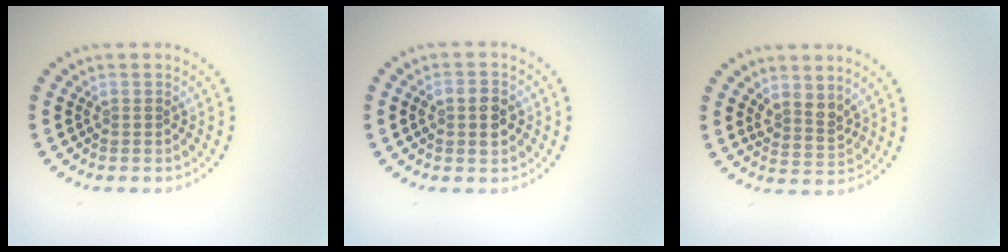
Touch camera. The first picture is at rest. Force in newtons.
{"total": 3.3, "press": 3.3, "slide": 0.2}
{"total": 2.1, "press": 1.6, "slide": 1.2}